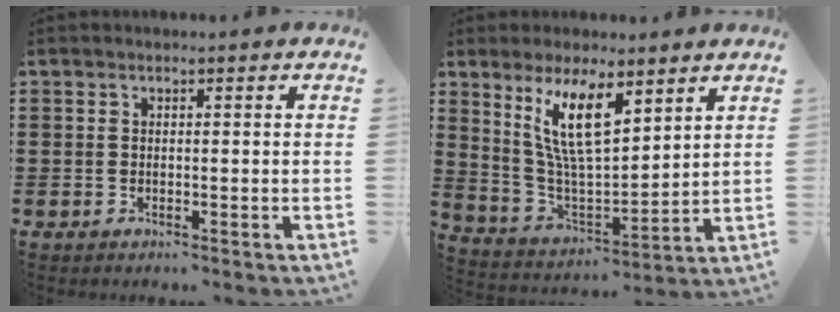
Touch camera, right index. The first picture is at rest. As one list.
[{"total": 10.7, "force": [5.6, 3.3, 8.5], "torque": [-0.184, -0.008, 0.101]}]